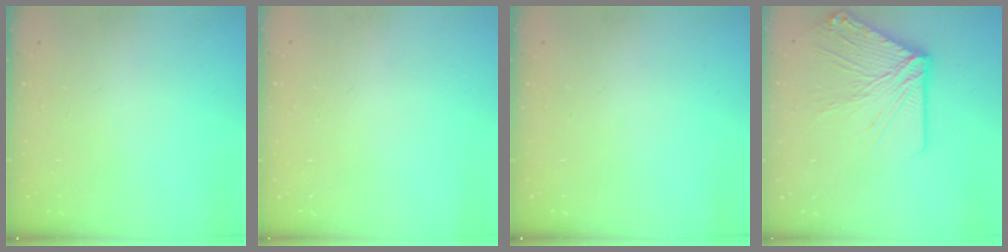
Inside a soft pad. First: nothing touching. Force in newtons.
{"total": 0.0}
{"total": 0.0}
{"total": 16.4, "press": 16.2, "slide": 2.3}